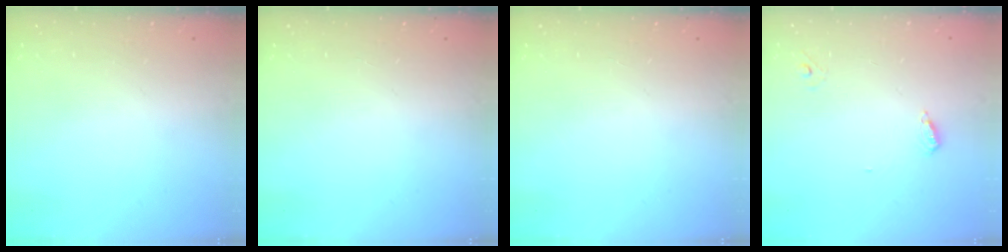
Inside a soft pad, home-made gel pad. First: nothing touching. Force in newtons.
{"total": 0.0}
{"total": 0.0}
{"total": 4.6, "press": 4.6, "slide": 0.4}